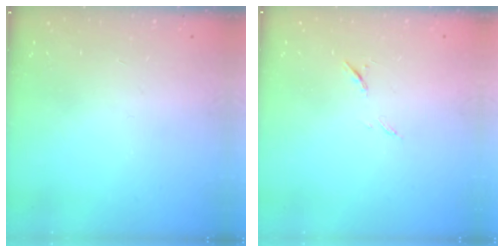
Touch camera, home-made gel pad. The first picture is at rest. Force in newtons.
{"total": 6.2, "press": 6.2, "slide": 0.8}